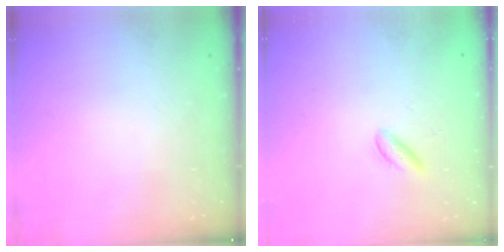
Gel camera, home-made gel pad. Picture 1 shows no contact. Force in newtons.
{"total": 2.2, "press": 2.0, "slide": 0.8}